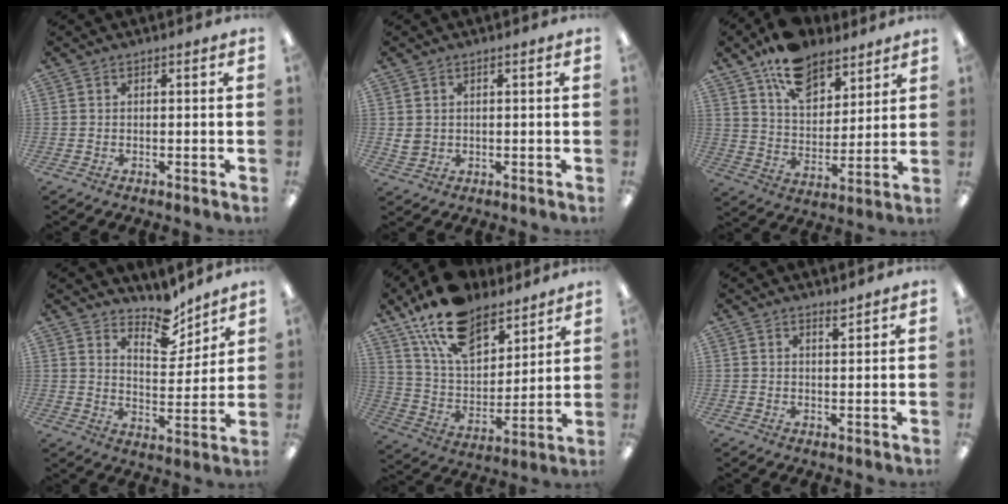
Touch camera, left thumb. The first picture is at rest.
{"total": 2.8, "force": [1.2, 2.4, 0.9], "torque": [-0.010, 0.000, 0.021]}
{"total": 14.3, "force": [10.6, 7.6, 6.0], "torque": [-0.094, -0.058, 0.194]}
{"total": 10.1, "force": [8.6, 3.9, 3.5], "torque": [-0.042, -0.064, 0.154]}
{"total": 18.8, "force": [13.9, 9.2, 8.7], "torque": [-0.169, -0.073, 0.252]}
{"total": 2.0, "force": [1.9, 0.3, 0.7], "torque": [-0.008, -0.008, 0.033]}